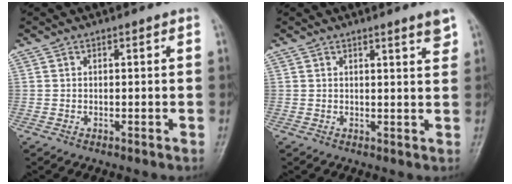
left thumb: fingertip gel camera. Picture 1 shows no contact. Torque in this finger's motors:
{"motor_torque": [-0.01, 0.03, -0.08, -0.19, 0.07]}